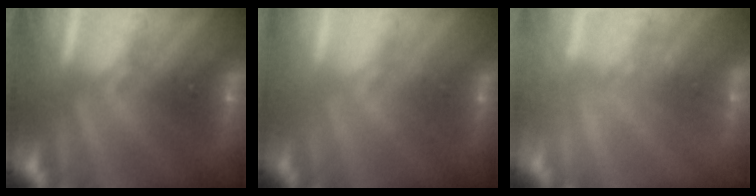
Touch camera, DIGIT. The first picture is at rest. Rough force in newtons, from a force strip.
{"total": 2.2}
{"total": 2.2}